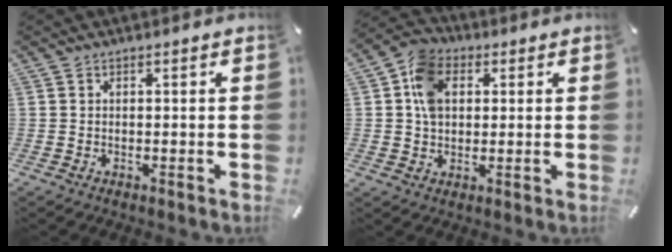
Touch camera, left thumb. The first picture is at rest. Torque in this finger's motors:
{"motor_torque": [0.70, 0.96, 0.70, -0.60, 0.04]}